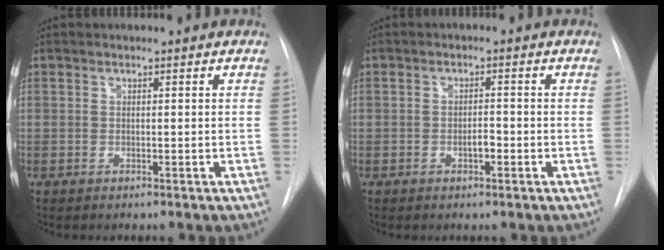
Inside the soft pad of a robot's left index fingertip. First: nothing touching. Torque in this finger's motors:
{"motor_torque": [0.14, 0.03, 0.03, 0.01]}